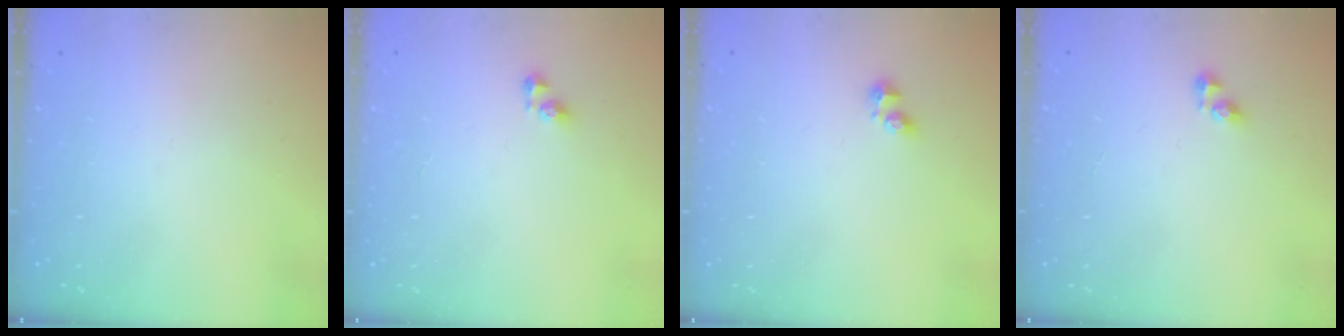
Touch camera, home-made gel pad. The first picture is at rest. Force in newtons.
{"total": 3.5, "press": 3.5, "slide": 0.5}
{"total": 2.2, "press": 2.2, "slide": 0.5}
{"total": 3.6, "press": 3.6, "slide": 0.6}